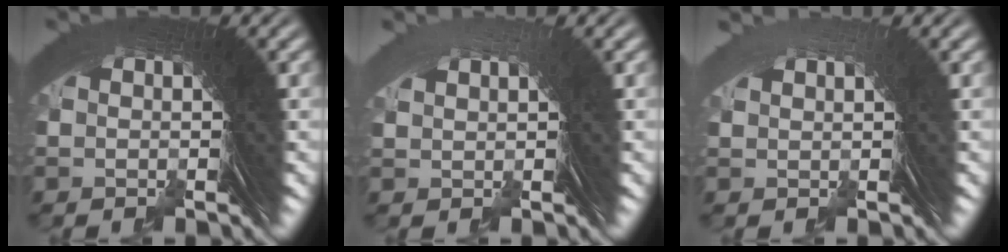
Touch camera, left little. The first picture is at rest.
{"total": 1.6, "force": [0.3, -1.1, -1.1], "torque": [0.031, 0.006, 0.012]}
{"total": 1.4, "force": [0.4, -1.0, -0.9], "torque": [0.028, 0.007, 0.009]}